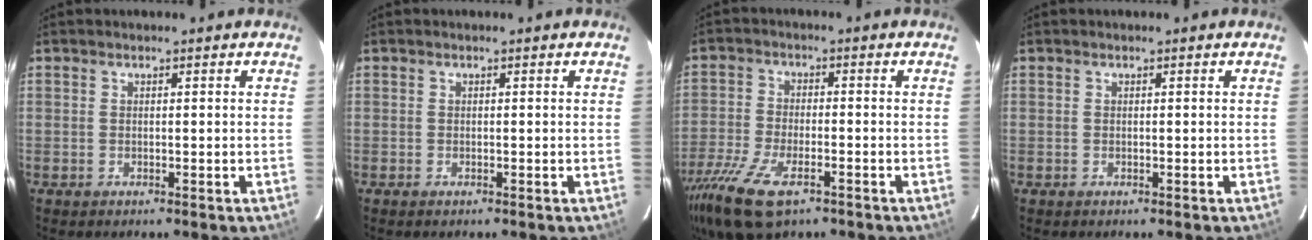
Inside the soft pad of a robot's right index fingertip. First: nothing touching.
{"total": 0.0}
{"total": 14.0, "force": [-8.9, 5.6, 9.2], "torque": [-0.222, -0.041, -0.173]}
{"total": 0.0}